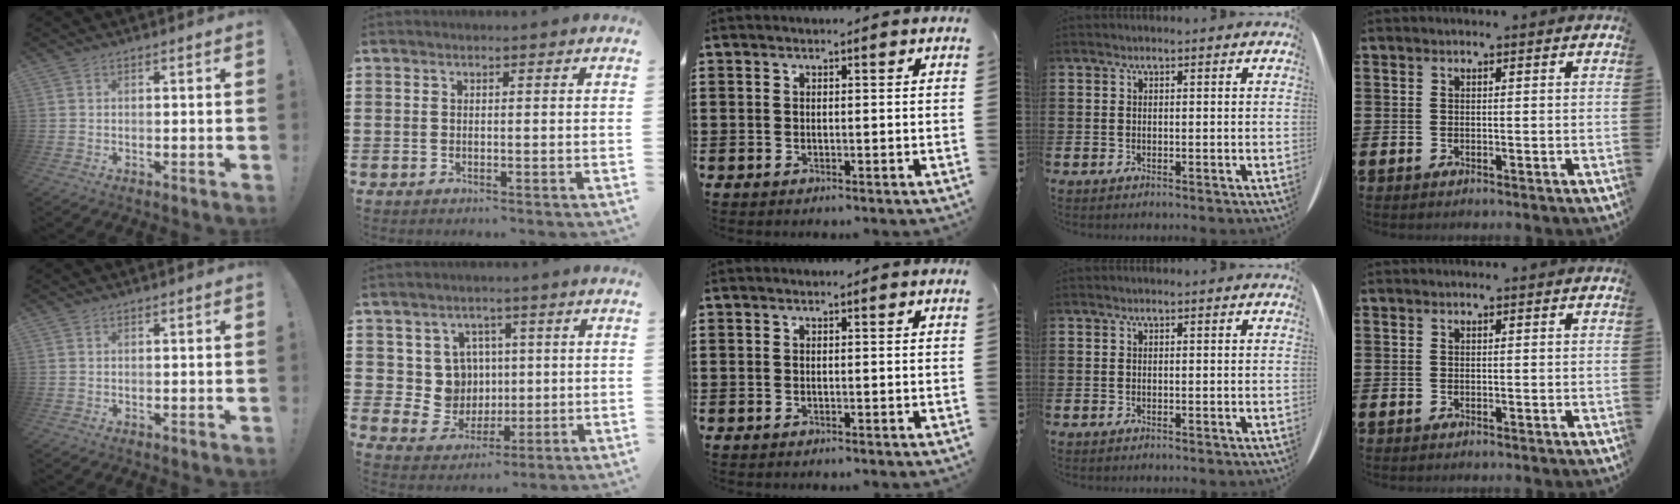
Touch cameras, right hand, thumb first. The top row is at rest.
{"index": {"total": 6.9, "force": [1.9, 6.3, 2.1], "torque": [-0.056, 0.001, 0.038]}}